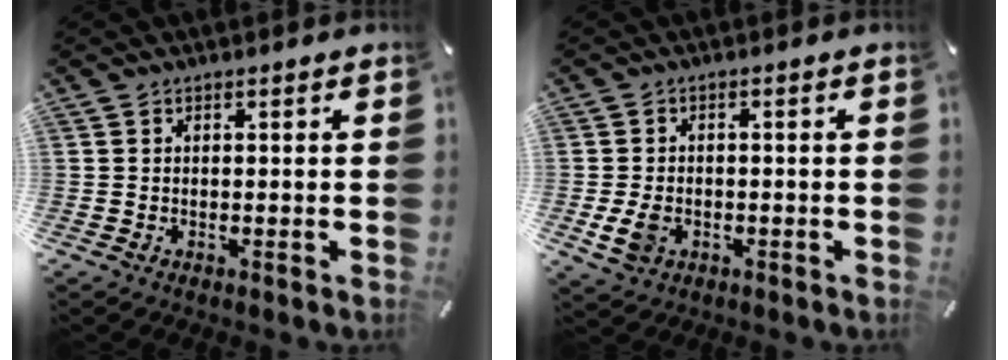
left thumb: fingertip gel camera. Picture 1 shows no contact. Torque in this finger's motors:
{"motor_torque": [-0.02, 0.02, 0.02, 0.00, 0.01]}